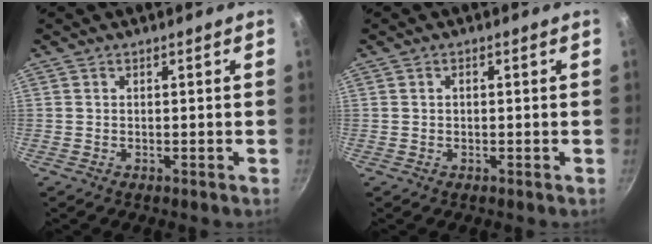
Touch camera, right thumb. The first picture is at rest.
{"total": 0.7, "force": [0.0, 0.5, 0.5], "torque": [-0.008, 0.005, 0.001]}